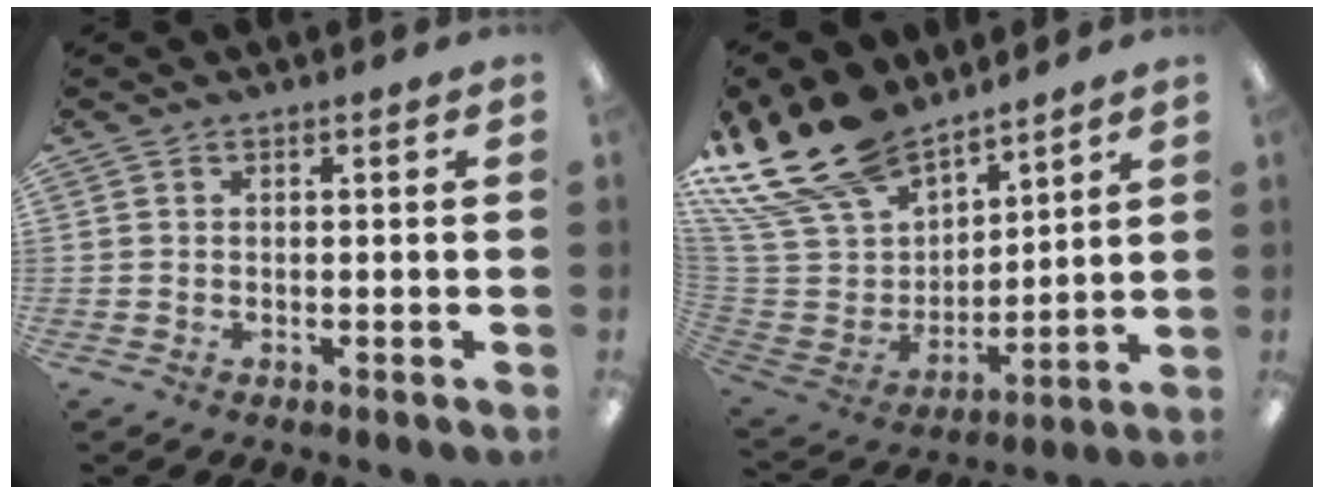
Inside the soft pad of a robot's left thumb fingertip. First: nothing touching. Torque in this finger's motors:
{"motor_torque": [1.90, 1.38, 1.35, -1.42, 0.45]}